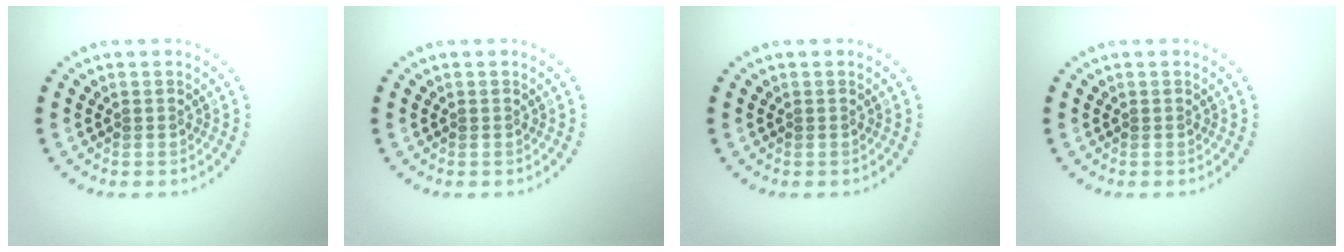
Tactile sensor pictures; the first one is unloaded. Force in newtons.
{"total": 0.0}
{"total": 0.0}
{"total": 0.0}